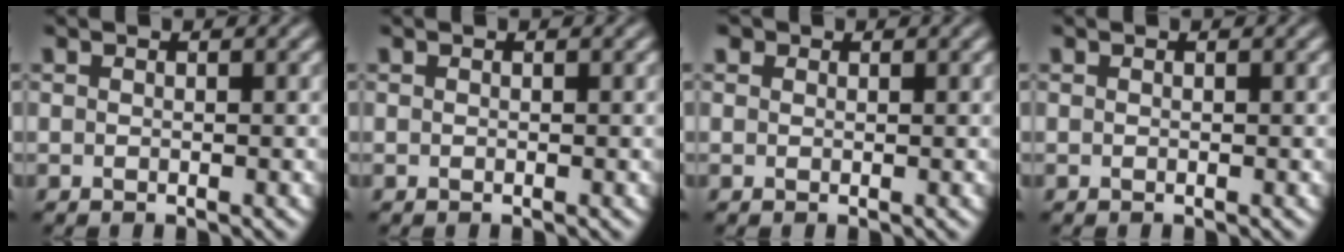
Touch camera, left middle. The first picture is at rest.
{"total": 0.0}
{"total": 0.6, "force": [0.4, 0.3, 0.1], "torque": [0.000, -0.002, 0.003]}
{"total": 0.0}